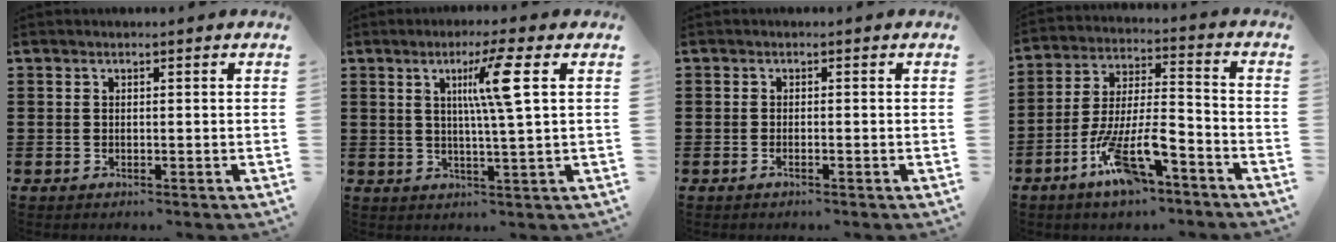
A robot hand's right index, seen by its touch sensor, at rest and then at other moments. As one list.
[{"total": 7.5, "force": [2.3, -0.5, 7.2], "torque": [-0.138, -0.006, 0.027]}, {"total": 0.7, "force": [-0.5, 0.0, 0.5], "torque": [-0.009, -0.003, -0.009]}, {"total": 12.0, "force": [-7.5, 3.5, 8.7], "torque": [-0.174, 0.007, -0.143]}]